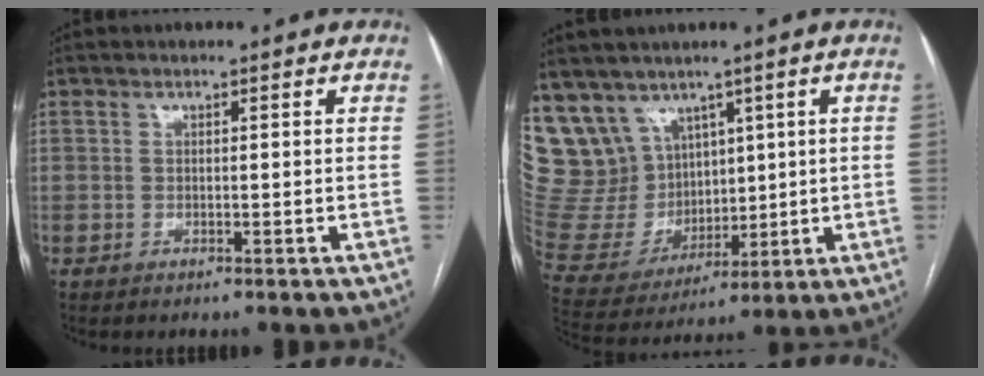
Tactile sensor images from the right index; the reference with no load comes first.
{"total": 14.9, "force": [9.2, 11.2, 3.5], "torque": [-0.099, 0.057, 0.215]}